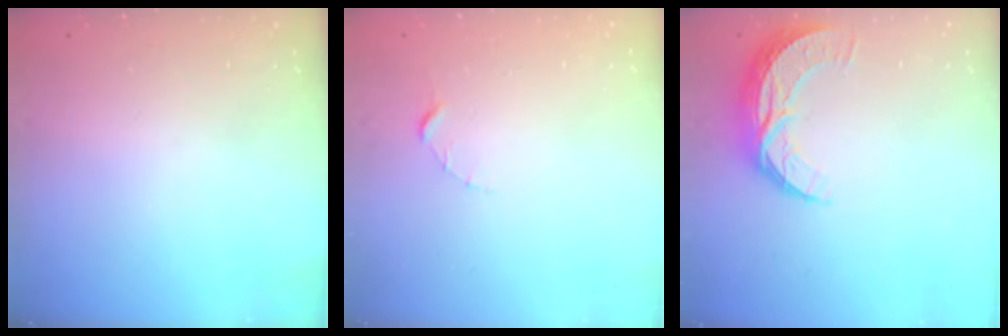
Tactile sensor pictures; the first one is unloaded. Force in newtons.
{"total": 1.5, "press": 1.5, "slide": 0.2}
{"total": 8.9, "press": 8.9, "slide": 0.6}